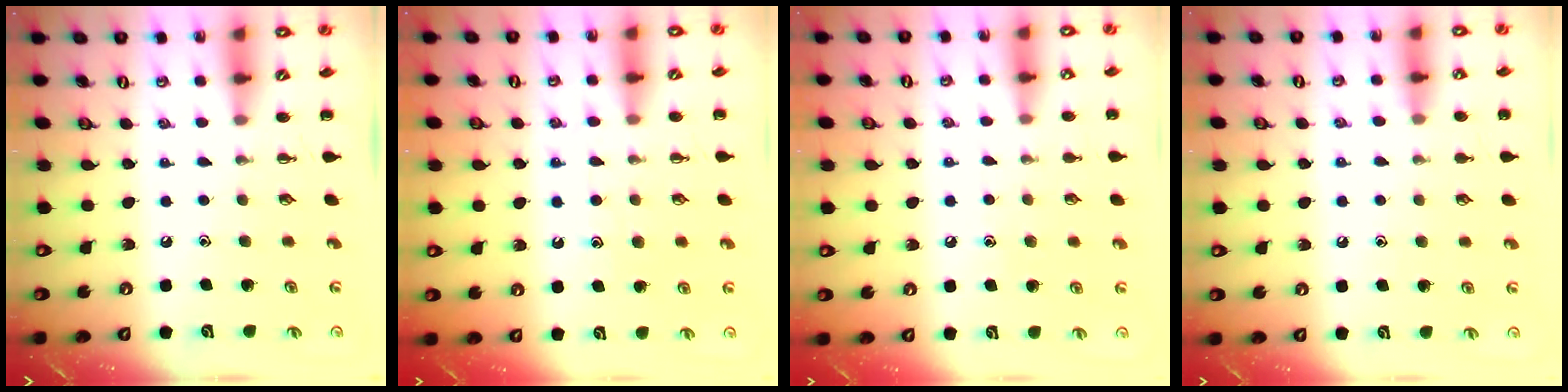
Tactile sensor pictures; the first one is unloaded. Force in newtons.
{"total": 11.1, "press": 11.0, "slide": 0.9}
{"total": 7.1, "press": 6.9, "slide": 1.6}
{"total": 7.1, "press": 6.6, "slide": 2.6}